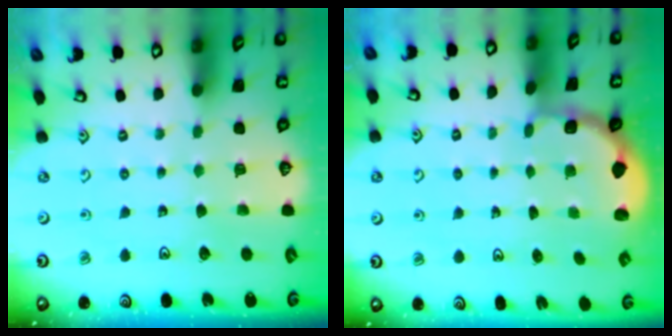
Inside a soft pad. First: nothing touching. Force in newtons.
{"total": 1.8, "press": 1.6, "slide": 0.8}